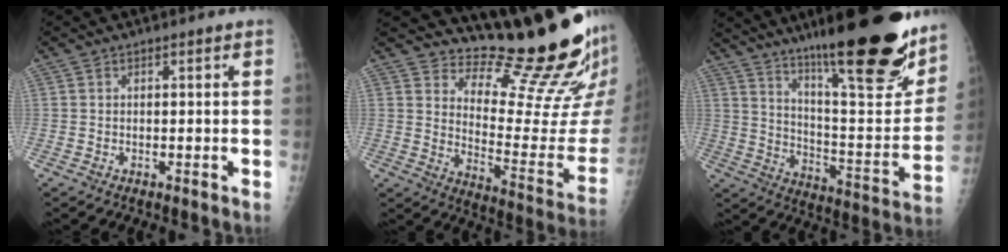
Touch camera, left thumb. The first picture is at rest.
{"total": 20.0, "force": [16.7, 3.7, 10.3], "torque": [-0.109, -0.164, 0.235]}
{"total": 30.1, "force": [20.0, 6.3, 21.6], "torque": [-0.293, -0.087, 0.307]}